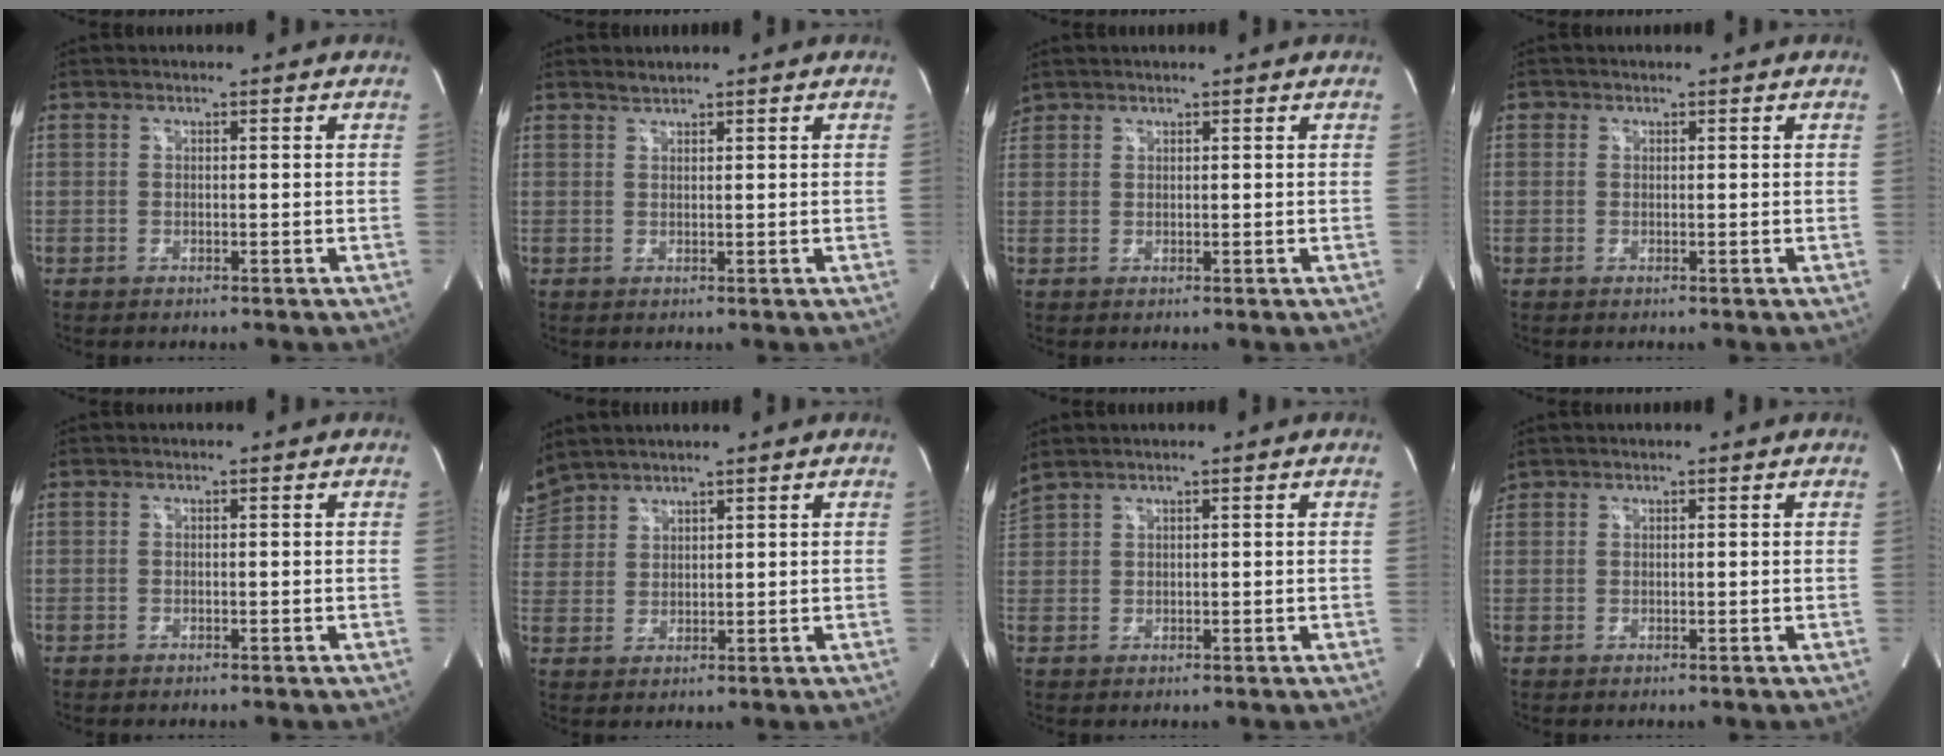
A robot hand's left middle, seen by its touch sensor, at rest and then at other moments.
{"total": 1.1, "force": [1.1, -0.1, 0.0], "torque": [-0.009, 0.000, 0.025]}
{"total": 1.6, "force": [1.5, 0.6, 0.0], "torque": [-0.006, 0.018, 0.033]}
{"total": 0.5, "force": [0.3, 0.4, 0.0], "torque": [0.003, 0.000, 0.004]}
{"total": 0.0}
{"total": 5.5, "force": [5.3, 1.5, 0.5], "torque": [-0.017, 0.024, 0.109]}
{"total": 3.0, "force": [2.7, -0.1, 1.4], "torque": [-0.045, 0.027, 0.063]}
{"total": 1.1, "force": [1.1, 0.4, 0.0], "torque": [-0.006, 0.015, 0.024]}